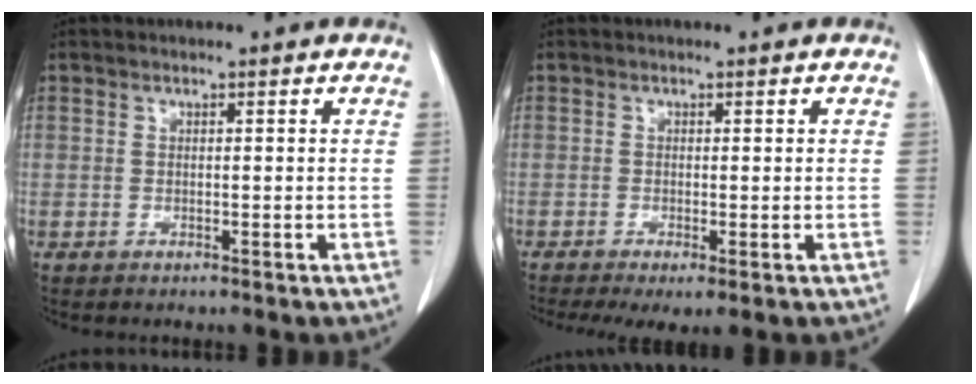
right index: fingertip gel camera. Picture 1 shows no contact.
{"total": 4.9, "force": [-2.8, 1.1, 3.8], "torque": [-0.061, -0.017, -0.048]}